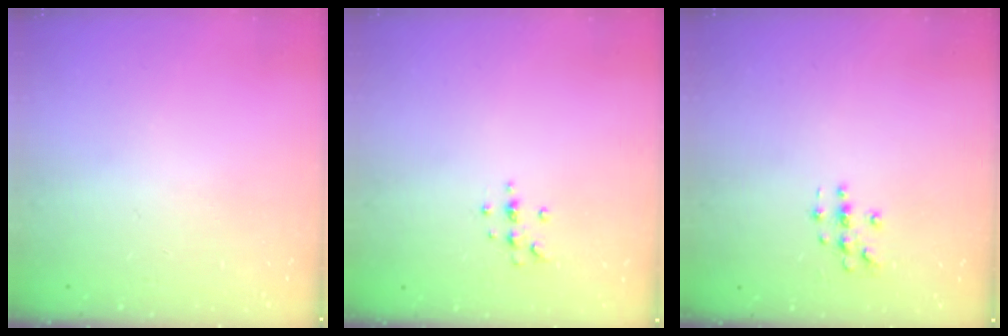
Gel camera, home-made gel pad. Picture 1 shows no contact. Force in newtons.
{"total": 3.7, "press": 3.7, "slide": 0.5}
{"total": 3.4, "press": 3.4, "slide": 0.2}